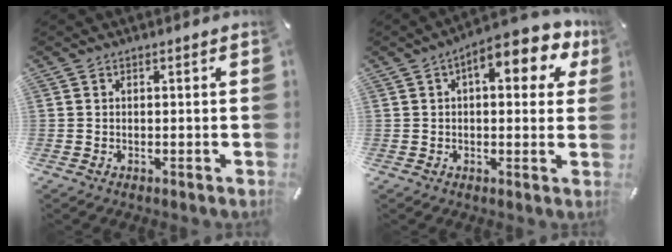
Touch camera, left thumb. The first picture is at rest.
{"total": 11.1, "force": [4.7, 4.7, 8.9], "torque": [-0.119, -0.018, 0.072]}